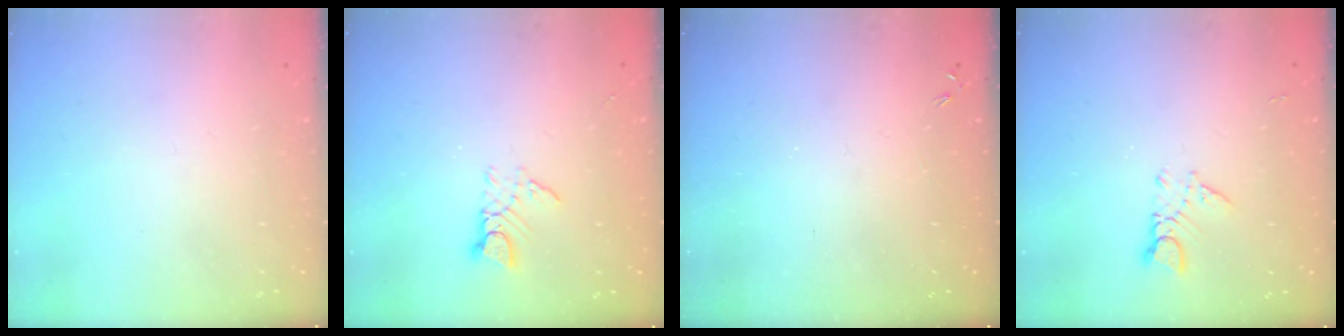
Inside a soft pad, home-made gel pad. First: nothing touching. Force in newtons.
{"total": 4.7, "press": 4.6, "slide": 0.2}
{"total": 0.0}
{"total": 2.7, "press": 2.7, "slide": 0.3}